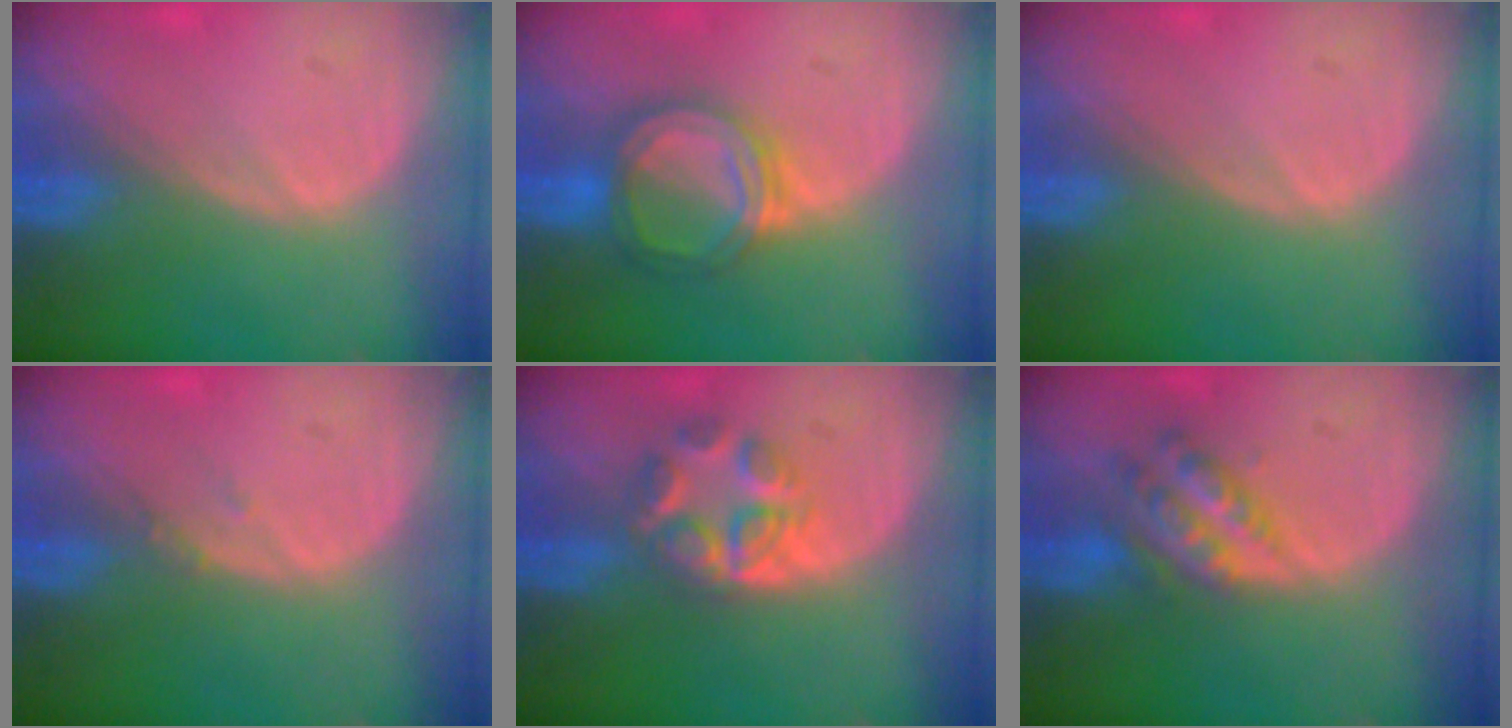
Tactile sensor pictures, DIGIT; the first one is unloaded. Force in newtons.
{"total": 6.5, "press": 5.8, "slide": 3.0}
{"total": 0.0}
{"total": 0.7, "press": 0.7, "slide": 0.3}
{"total": 5.5, "press": 5.2, "slide": 1.7}
{"total": 6.1, "press": 5.4, "slide": 3.0}